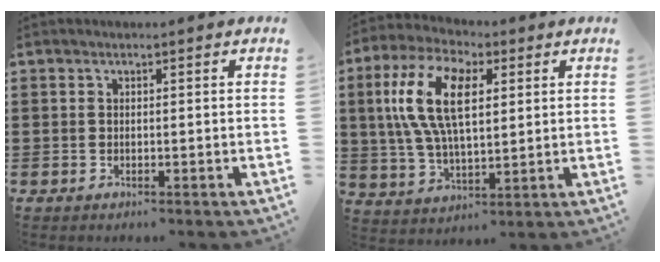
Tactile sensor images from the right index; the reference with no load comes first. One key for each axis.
{"total": 13.4, "fx": 3.5, "fy": 6.4, "fz": 11.3, "tx": -0.245, "ty": 0.013, "tz": 0.059}